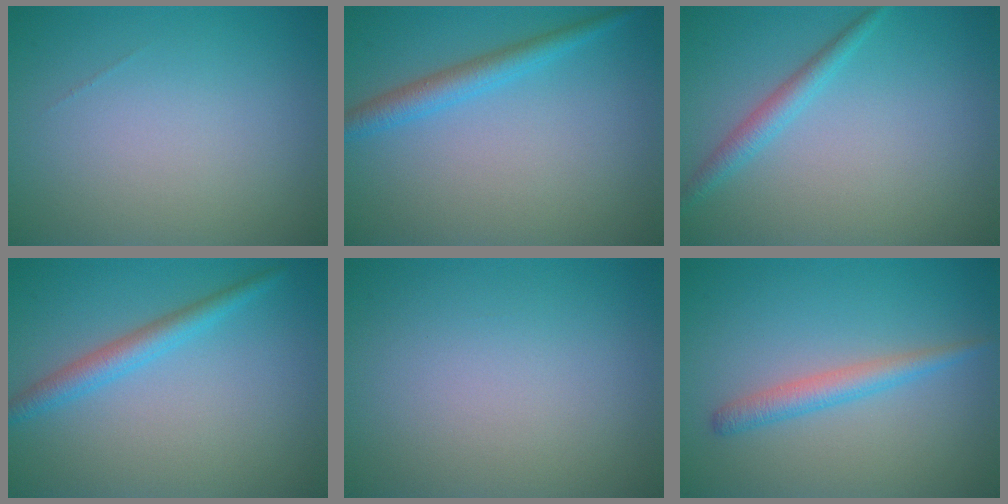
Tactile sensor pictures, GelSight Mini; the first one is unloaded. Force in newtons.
{"total": 2.6, "press": 2.6, "slide": 0.1}
{"total": 1.9, "press": 1.9, "slide": 0.0}
{"total": 2.5, "press": 2.5, "slide": 0.1}
{"total": 0.0}
{"total": 2.2, "press": 2.2, "slide": 0.1}